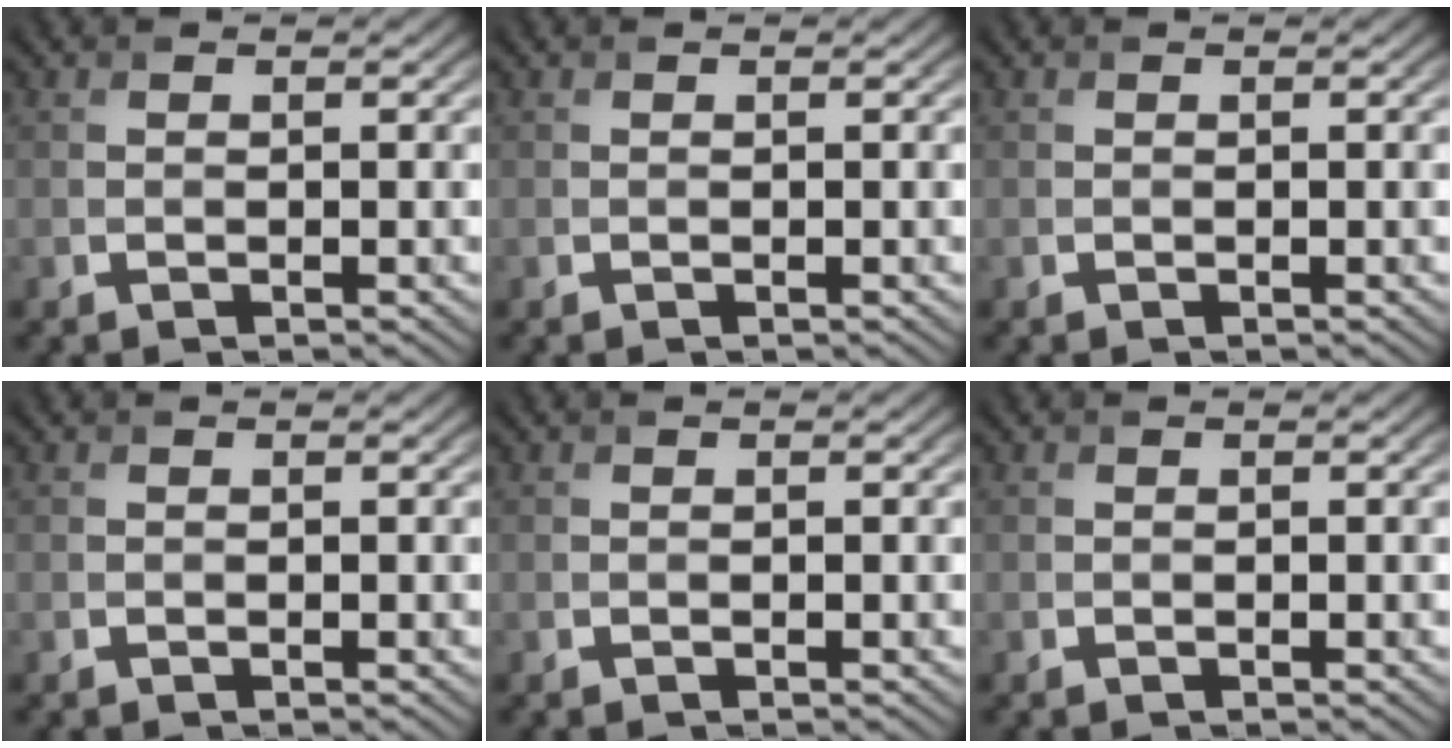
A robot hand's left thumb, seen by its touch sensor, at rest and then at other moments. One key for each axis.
{"total": 0.0}
{"total": 0.0}
{"total": 0.0}
{"total": 0.0}
{"total": 0.0}